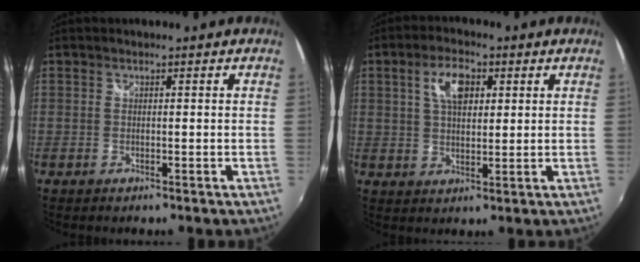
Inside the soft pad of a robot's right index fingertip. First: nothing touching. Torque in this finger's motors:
{"motor_torque": [1.14, 0.43, 0.43, 0.11]}